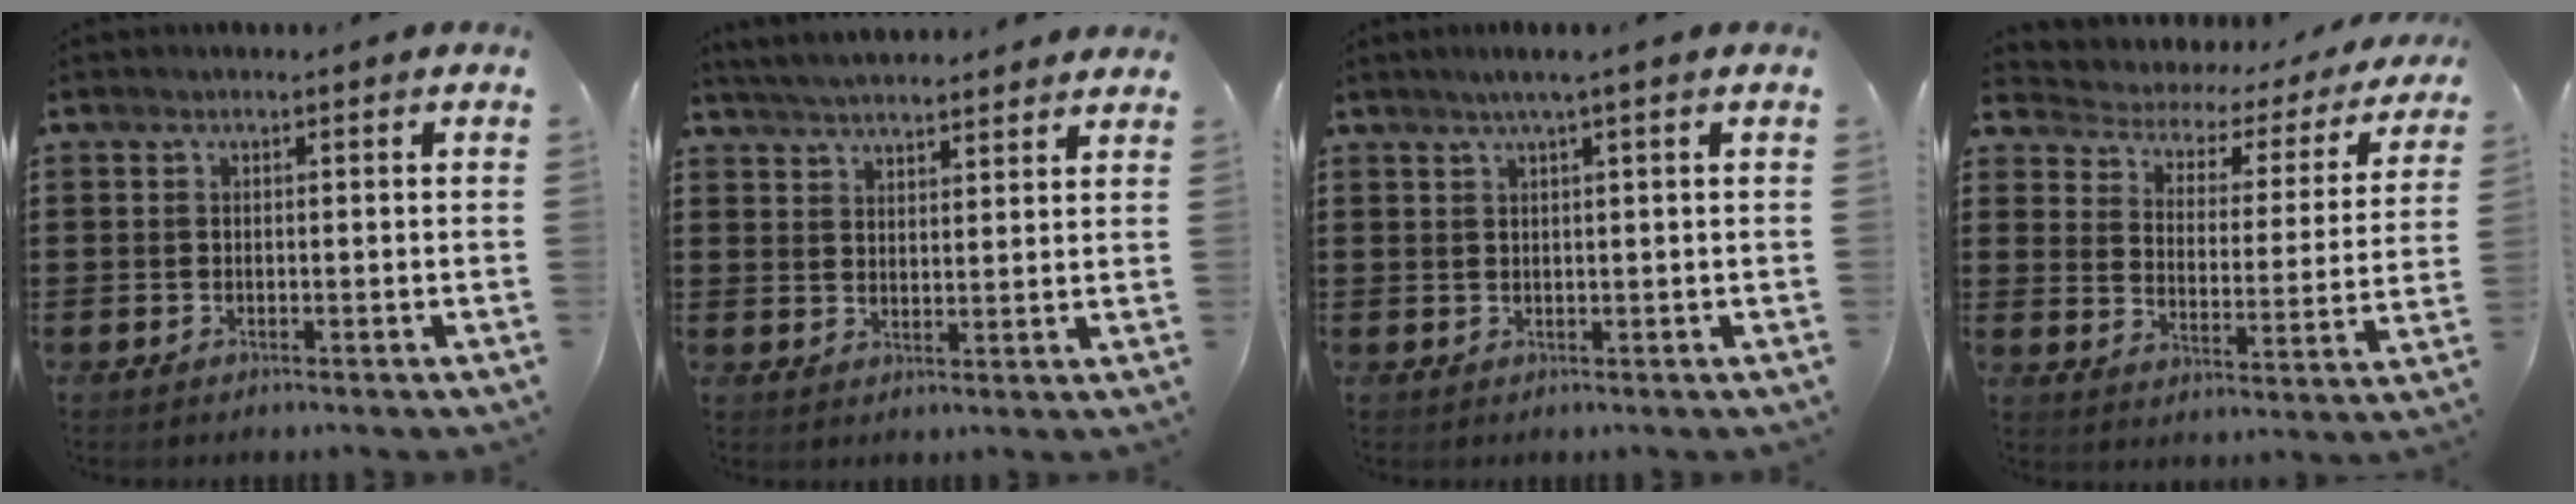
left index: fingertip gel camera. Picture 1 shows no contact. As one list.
[{"total": 4.1, "force": [4.1, -0.1, 0.5], "torque": [-0.023, -0.014, 0.074]}, {"total": 2.0, "force": [1.1, -0.4, 1.6], "torque": [-0.031, -0.003, 0.019]}, {"total": 2.5, "force": [1.9, 1.2, 0.9], "torque": [-0.035, -0.025, 0.021]}]